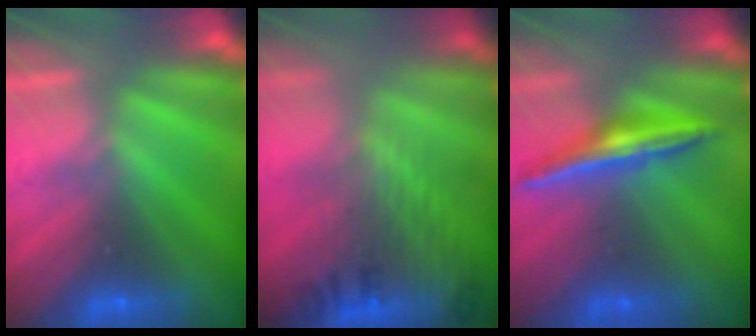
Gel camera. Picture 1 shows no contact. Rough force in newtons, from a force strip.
{"total": 8.5}
{"total": 1.5}